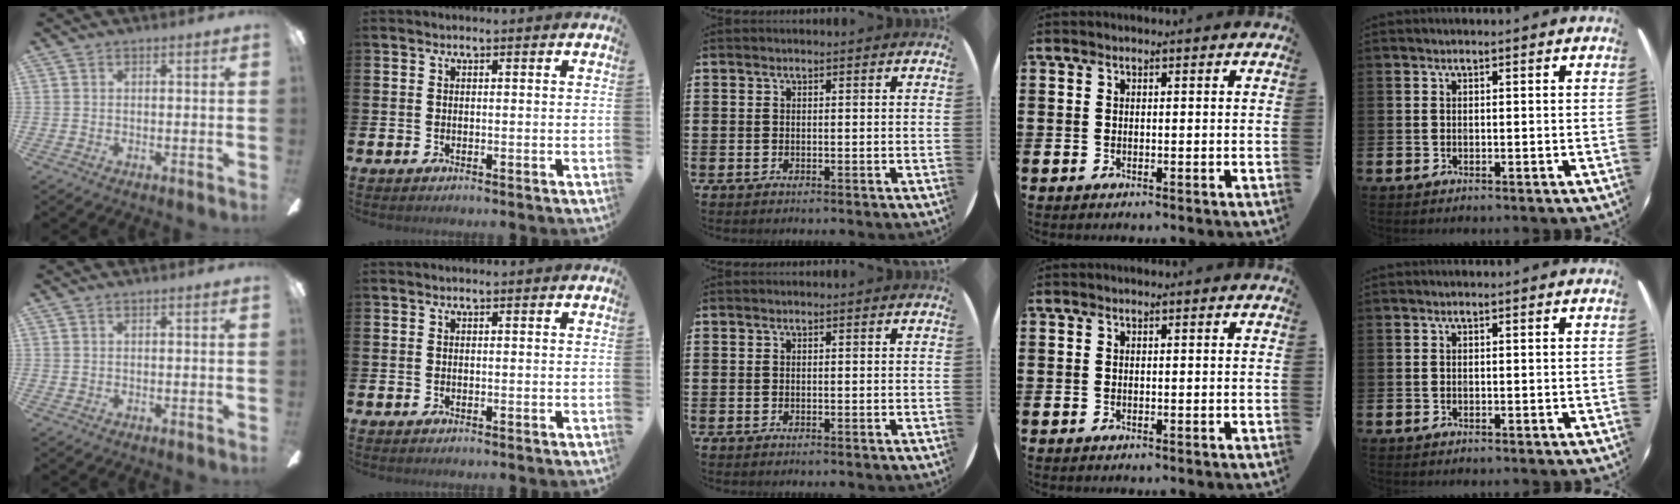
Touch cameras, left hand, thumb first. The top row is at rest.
{}